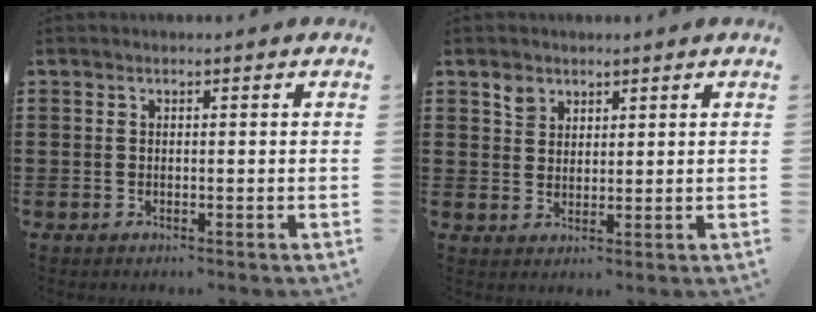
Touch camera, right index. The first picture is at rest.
{"total": 2.9, "force": [2.0, 2.0, 0.4], "torque": [-0.007, 0.002, 0.038]}